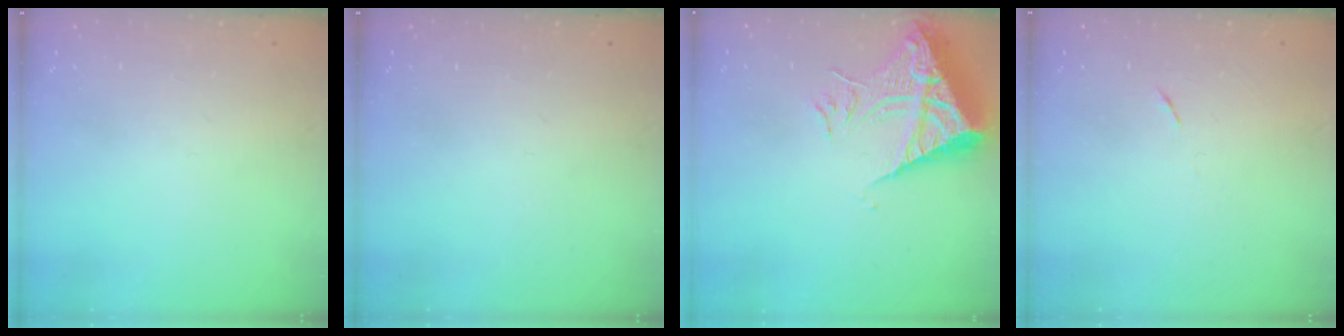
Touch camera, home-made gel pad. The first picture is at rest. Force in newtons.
{"total": 0.0}
{"total": 11.6, "press": 11.5, "slide": 1.1}
{"total": 3.8, "press": 3.7, "slide": 0.7}